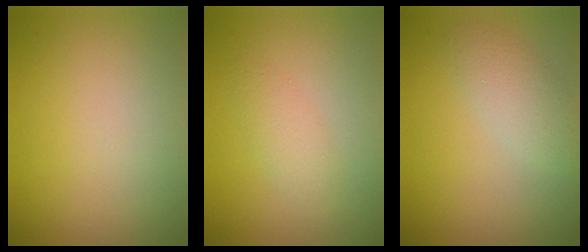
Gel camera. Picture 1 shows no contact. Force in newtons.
{"total": 1.7, "press": 1.7, "slide": 0.1}
{"total": 3.4, "press": 3.4, "slide": 0.2}